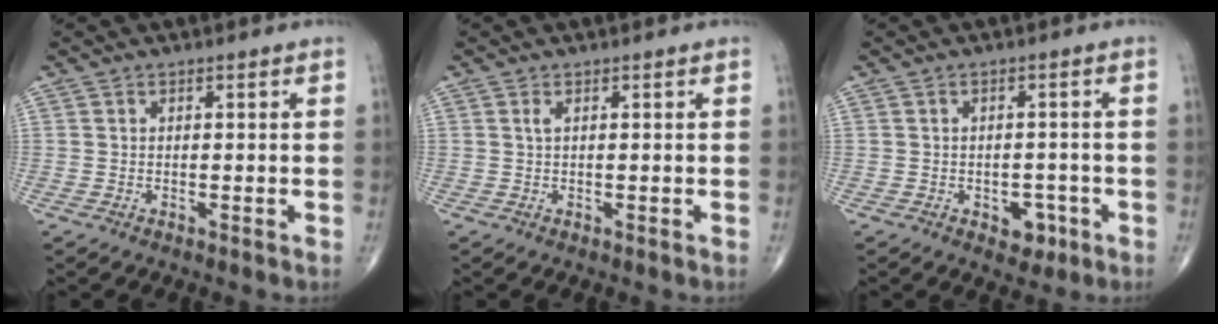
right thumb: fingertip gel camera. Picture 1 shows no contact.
{"total": 0.7, "force": [0.2, 0.1, 0.6], "torque": [-0.020, 0.003, 0.005]}
{"total": 3.9, "force": [-1.7, 2.7, 2.3], "torque": [-0.008, 0.011, -0.019]}